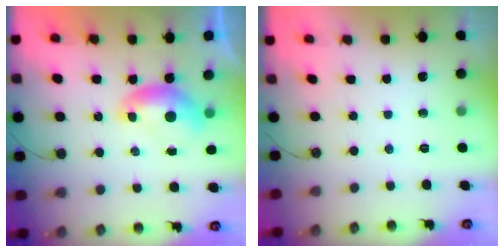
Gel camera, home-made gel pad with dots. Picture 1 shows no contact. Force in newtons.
{"total": 0.0}